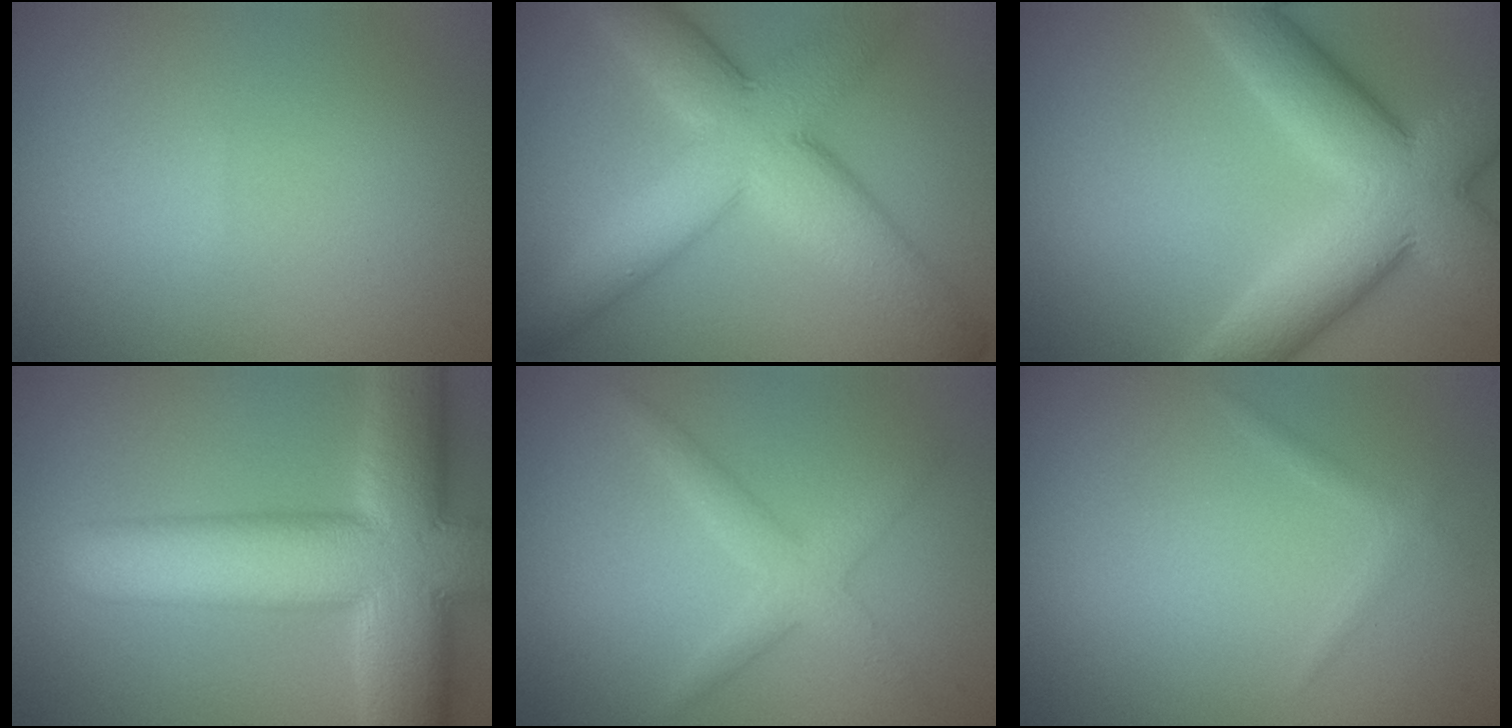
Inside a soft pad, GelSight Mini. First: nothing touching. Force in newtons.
{"total": 9.9, "press": 9.8, "slide": 0.5}
{"total": 8.9, "press": 8.8, "slide": 0.8}
{"total": 14.4, "press": 14.3, "slide": 0.7}
{"total": 2.5, "press": 2.5, "slide": 0.1}
{"total": 0.9, "press": 0.9, "slide": 0.1}